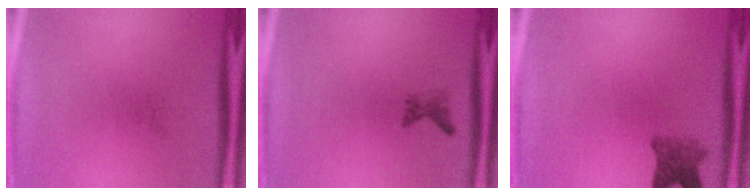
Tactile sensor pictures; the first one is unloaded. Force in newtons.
{"total": 1.2}
{"total": 3.7}